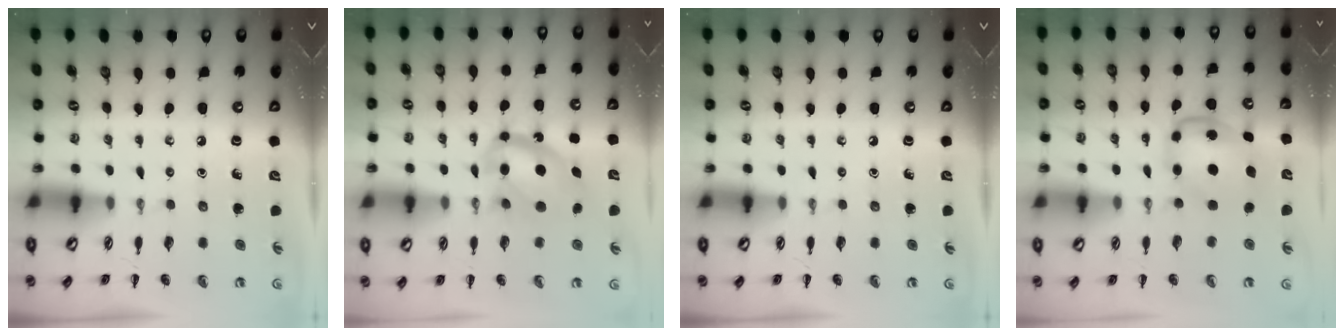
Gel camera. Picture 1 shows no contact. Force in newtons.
{"total": 10.7, "press": 10.4, "slide": 2.4}
{"total": 0.0}
{"total": 6.4, "press": 6.4, "slide": 0.6}